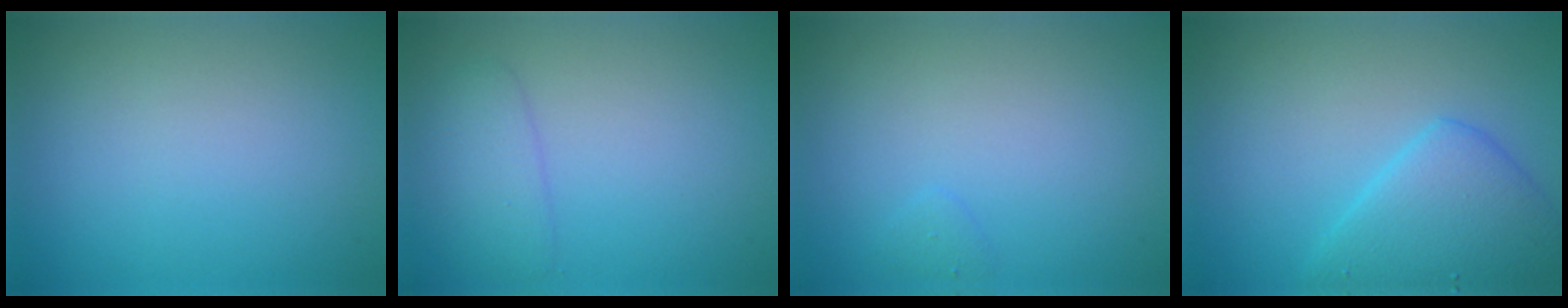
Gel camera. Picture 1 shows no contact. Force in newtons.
{"total": 2.3, "press": 2.3, "slide": 0.1}
{"total": 0.6, "press": 0.6, "slide": 0.1}
{"total": 5.0, "press": 5.0, "slide": 0.2}